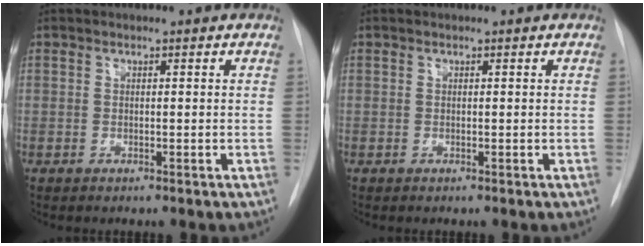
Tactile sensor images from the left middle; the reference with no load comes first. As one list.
[{"total": 0.0}]